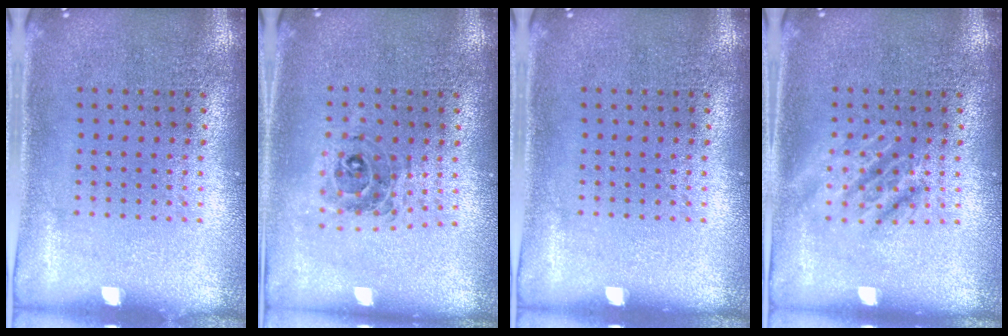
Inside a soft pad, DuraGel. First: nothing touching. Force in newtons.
{"total": 0.7, "press": 0.7, "slide": 0.2}
{"total": 0.0}
{"total": 2.1, "press": 2.1, "slide": 0.2}